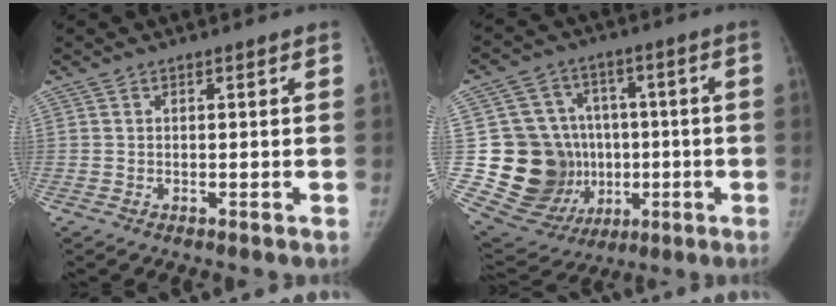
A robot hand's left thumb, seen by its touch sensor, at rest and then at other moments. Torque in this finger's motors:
{"motor_torque": [0.38, 0.43, 0.38, -0.43, 0.05]}